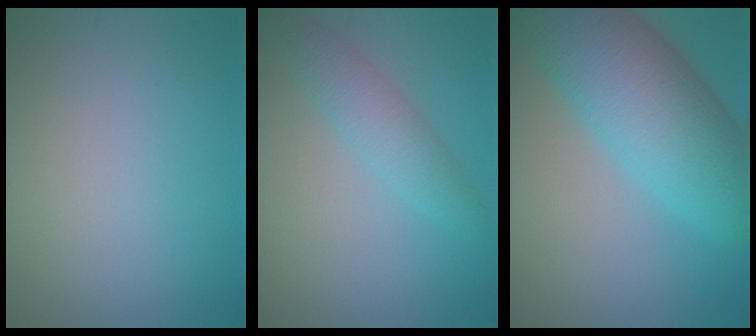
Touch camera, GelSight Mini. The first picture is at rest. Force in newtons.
{"total": 2.8, "press": 2.8, "slide": 0.1}
{"total": 10.5, "press": 10.5, "slide": 0.3}